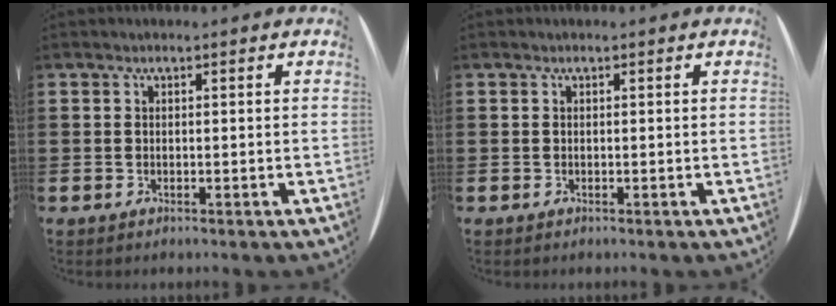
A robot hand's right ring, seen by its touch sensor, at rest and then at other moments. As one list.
[{"total": 0.0}]